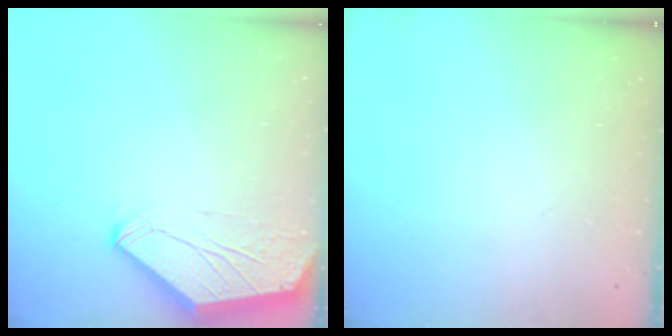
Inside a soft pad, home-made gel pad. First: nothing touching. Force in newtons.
{"total": 0.0}